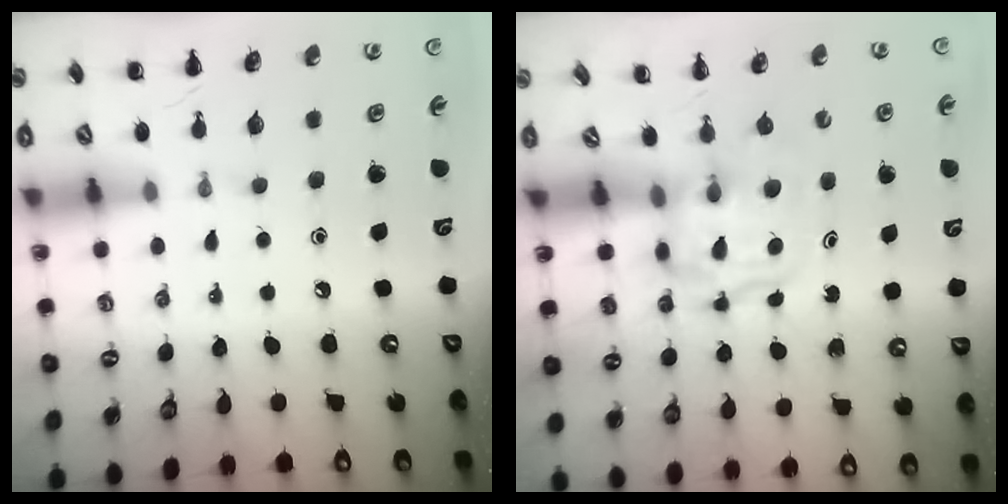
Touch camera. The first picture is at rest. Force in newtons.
{"total": 3.7, "press": 3.6, "slide": 0.3}